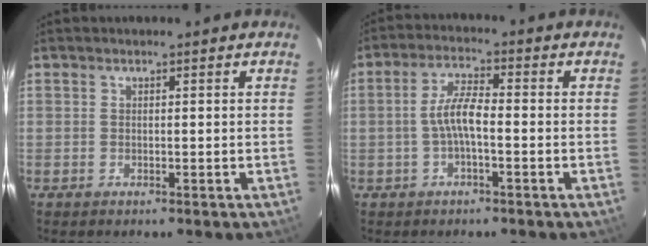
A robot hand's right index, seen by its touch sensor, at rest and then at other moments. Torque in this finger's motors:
{"motor_torque": [1.12, -0.27, 0.65, 0.16]}